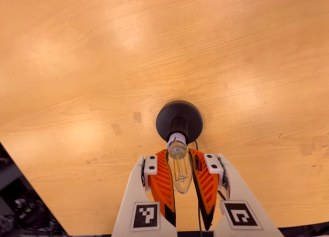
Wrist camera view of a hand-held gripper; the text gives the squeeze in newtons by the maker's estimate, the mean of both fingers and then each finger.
{"total": 24.1, "left": 24.6, "right": 23.5}